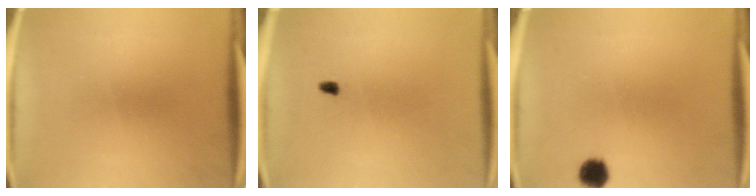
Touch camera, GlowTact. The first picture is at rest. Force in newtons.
{"total": 0.9}
{"total": 3.8}